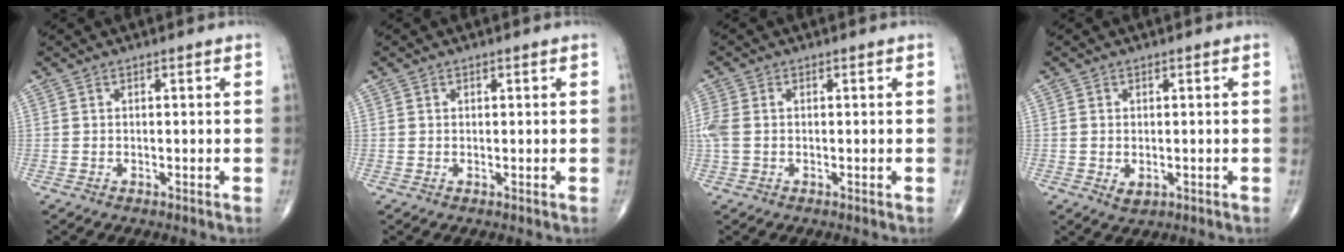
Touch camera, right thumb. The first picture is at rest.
{"total": 0.0}
{"total": 4.0, "force": [-0.1, 2.6, 3.0], "torque": [-0.102, 0.011, -0.001]}
{"total": 2.1, "force": [-0.3, 1.4, 1.5], "torque": [-0.025, -0.005, 0.000]}